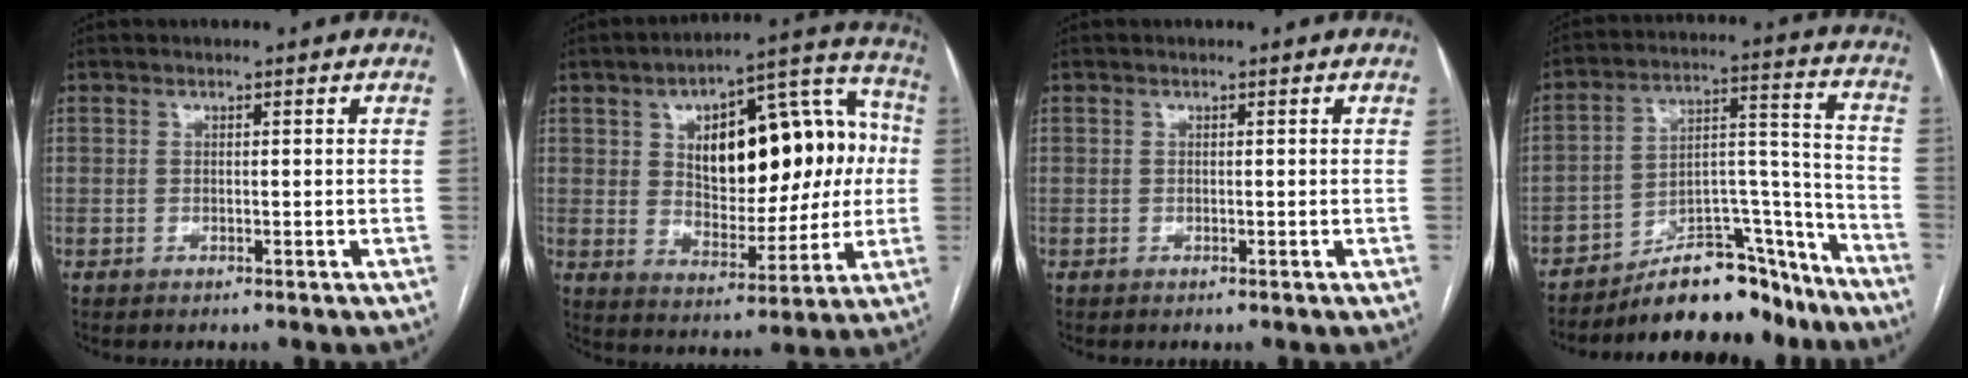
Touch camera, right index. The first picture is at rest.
{"total": 21.3, "force": [3.2, 9.5, 18.8], "torque": [-0.271, 0.048, 0.055]}
{"total": 0.0}
{"total": 16.8, "force": [-15.0, 5.3, 5.5], "torque": [-0.060, 0.058, -0.231]}